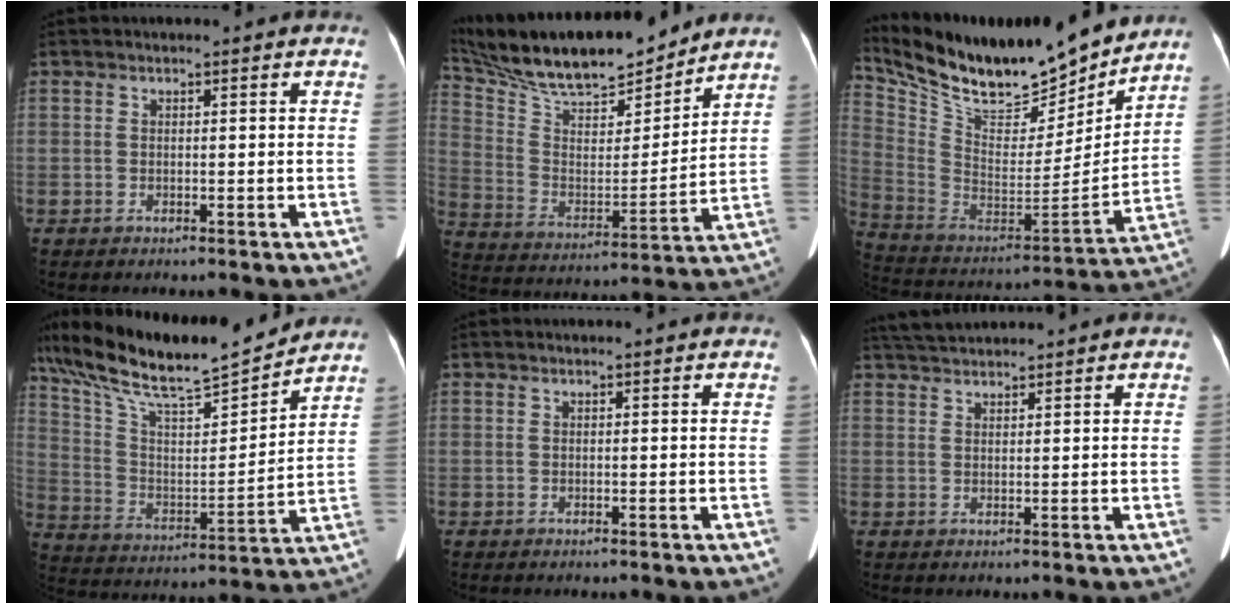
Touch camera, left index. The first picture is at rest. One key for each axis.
{"total": 21.3, "fx": 18.7, "fy": 4.1, "fz": 9.4, "tx": -0.178, "ty": 0.010, "tz": 0.317}
{"total": 26.0, "fx": 22.5, "fy": 5.3, "fz": 11.8, "tx": -0.229, "ty": -0.024, "tz": 0.362}
{"total": 21.2, "fx": 18.6, "fy": 1.9, "fz": 10.0, "tx": -0.192, "ty": 0.008, "tz": 0.315}
{"total": 0.0}
{"total": 4.4, "fx": 4.3, "fy": 0.2, "fz": 1.2, "tx": -0.026, "ty": 0.031, "tz": 0.080}